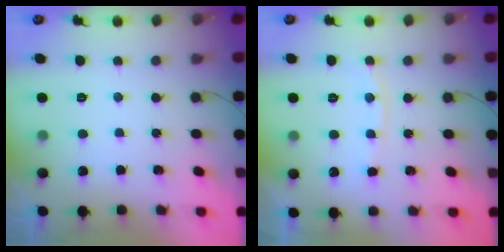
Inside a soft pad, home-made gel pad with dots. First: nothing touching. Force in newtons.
{"total": 5.5, "press": 5.4, "slide": 0.5}